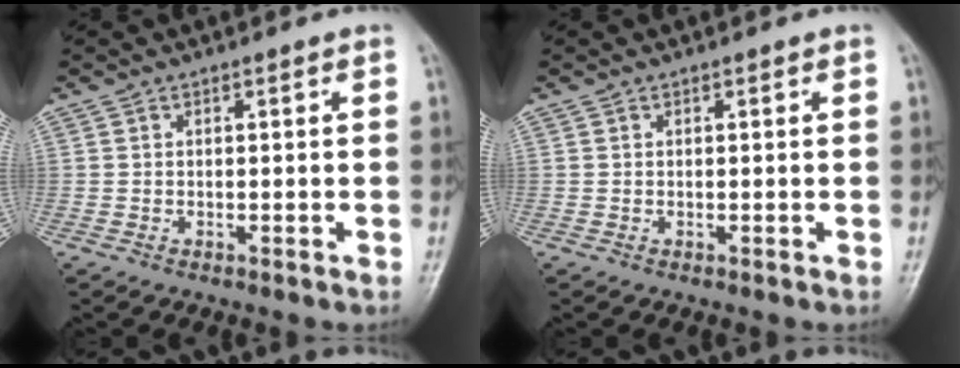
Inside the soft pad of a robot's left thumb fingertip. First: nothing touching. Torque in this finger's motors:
{"motor_torque": [0.00, 0.00, 0.00, 0.00, 0.00]}